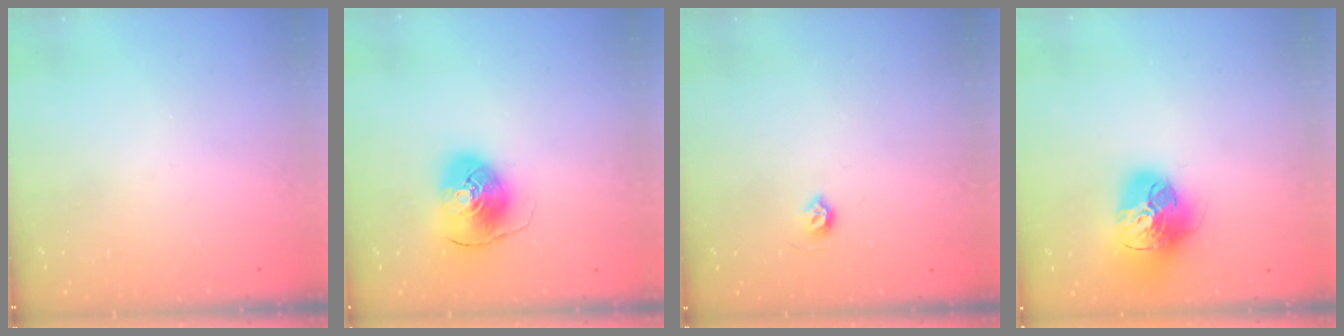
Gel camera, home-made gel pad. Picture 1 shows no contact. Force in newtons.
{"total": 9.7, "press": 9.6, "slide": 1.3}
{"total": 4.5, "press": 4.5, "slide": 0.7}
{"total": 18.4, "press": 18.3, "slide": 1.8}